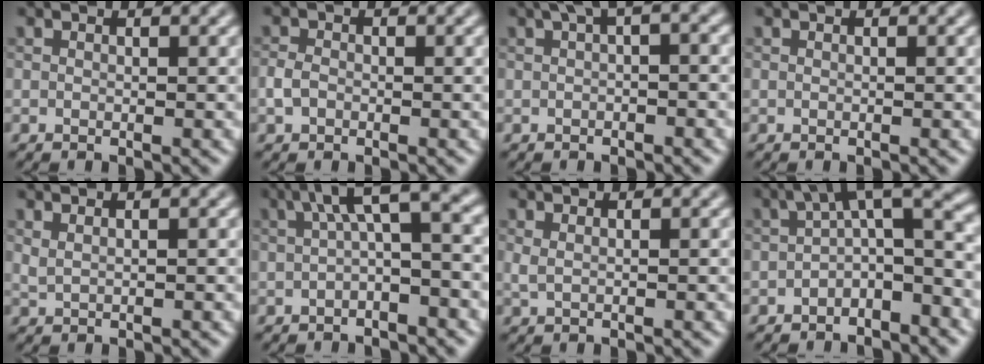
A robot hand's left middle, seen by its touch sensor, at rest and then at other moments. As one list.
[{"total": 1.3, "force": [-0.5, 1.0, 0.7], "torque": [-0.016, 0.002, -0.015]}, {"total": 2.7, "force": [0.7, 0.7, 2.5], "torque": [-0.037, 0.013, 0.007]}, {"total": 0.0}, {"total": 1.1, "force": [0.8, 0.4, 0.7], "torque": [-0.014, -0.002, 0.012]}, {"total": 5.3, "force": [0.8, 1.4, 5.0], "torque": [-0.073, 0.025, 0.000]}, {"total": 1.0, "force": [0.5, 0.3, 0.8], "torque": [-0.015, 0.001, 0.005]}, {"total": 5.1, "force": [-1.2, 1.8, 4.6], "torque": [-0.063, 0.018, -0.035]}]